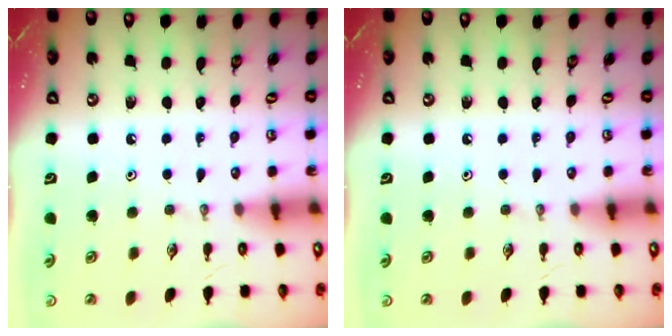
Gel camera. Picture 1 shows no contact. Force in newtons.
{"total": 0.0}